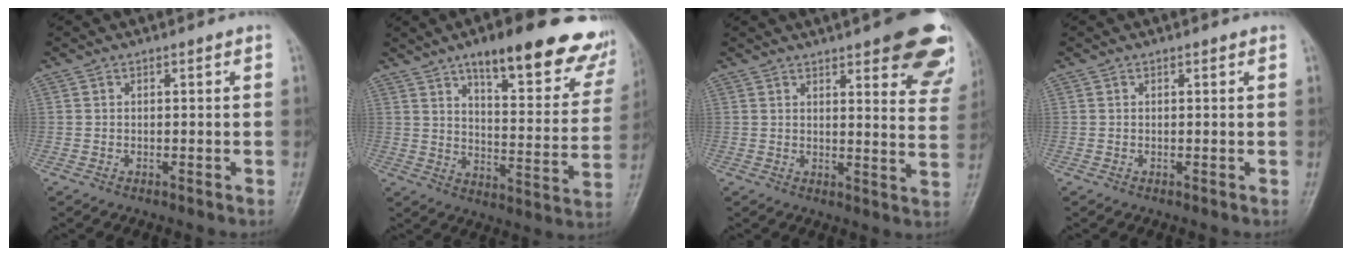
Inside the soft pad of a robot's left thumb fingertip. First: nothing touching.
{"total": 23.3, "force": [15.4, 7.0, 16.1], "torque": [-0.171, -0.054, 0.204]}
{"total": 19.8, "force": [12.8, 5.6, 14.0], "torque": [-0.142, -0.046, 0.140]}
{"total": 0.0}